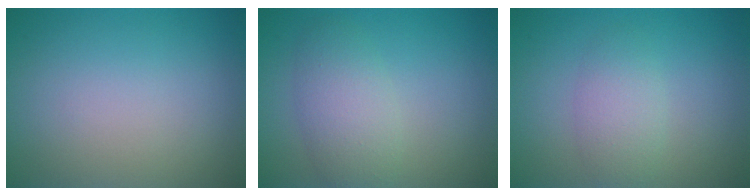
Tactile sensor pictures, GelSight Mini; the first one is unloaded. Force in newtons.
{"total": 3.7, "press": 3.7, "slide": 0.2}
{"total": 2.7, "press": 2.7, "slide": 0.1}